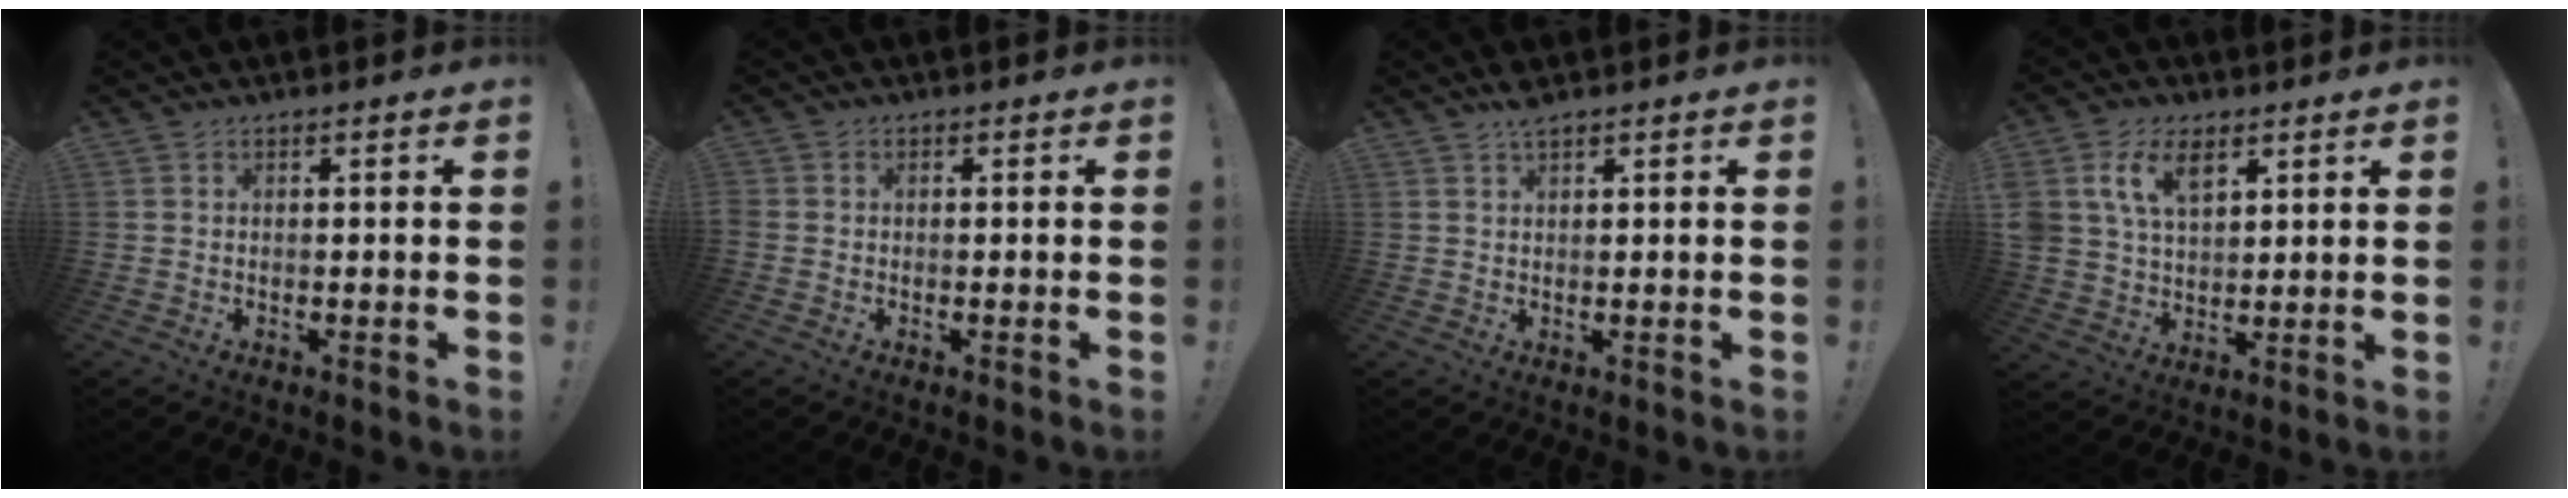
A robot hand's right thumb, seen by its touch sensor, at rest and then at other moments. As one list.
[{"total": 0.6, "force": [-0.1, 0.6, 0.0], "torque": [-0.005, 0.005, -0.001]}, {"total": 2.7, "force": [2.2, 0.6, 1.4], "torque": [-0.022, -0.011, 0.038]}, {"total": 11.9, "force": [6.2, 7.5, 6.8], "torque": [-0.130, -0.018, 0.119]}]